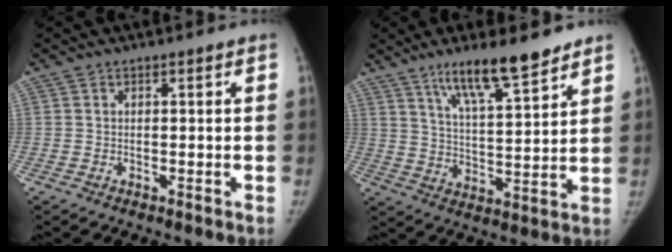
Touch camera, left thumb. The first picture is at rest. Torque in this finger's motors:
{"motor_torque": [0.19, 0.19, 0.55, -0.11, 0.10]}